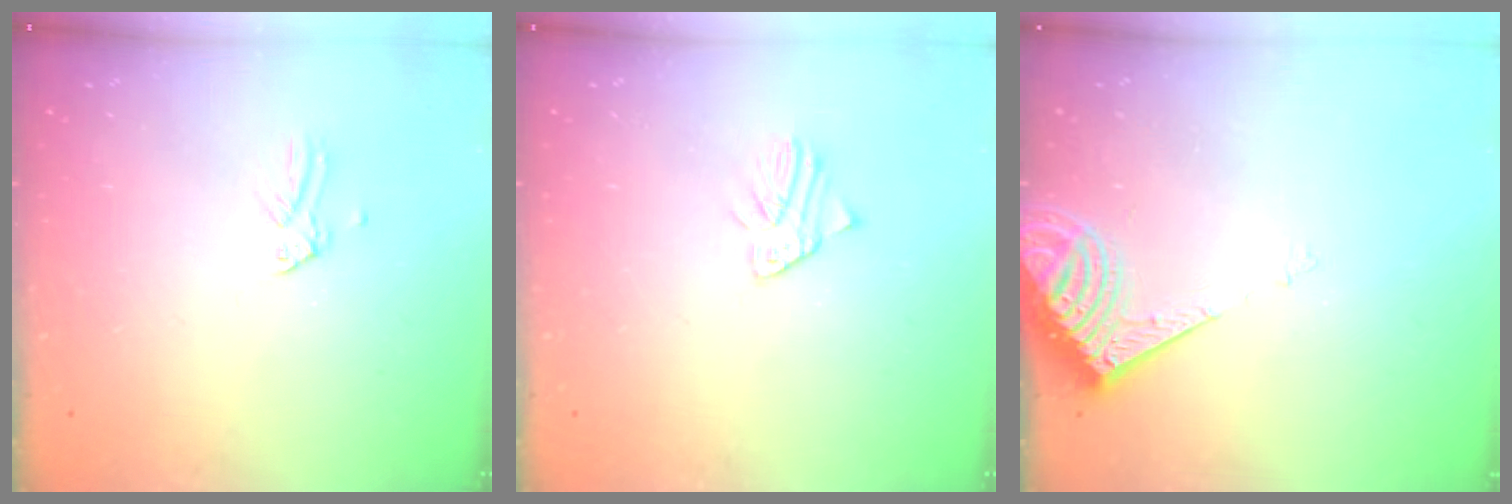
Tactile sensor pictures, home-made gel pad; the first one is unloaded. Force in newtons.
{"total": 1.5, "press": 1.5, "slide": 0.2}
{"total": 7.5, "press": 7.4, "slide": 0.9}